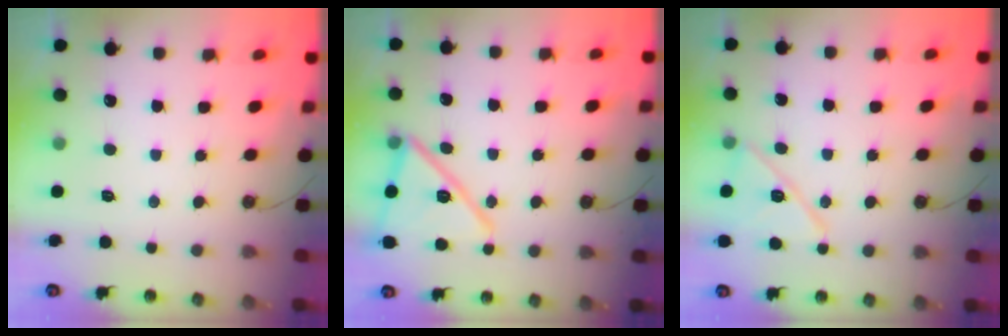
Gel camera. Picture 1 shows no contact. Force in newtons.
{"total": 16.3, "press": 15.7, "slide": 4.2}
{"total": 13.1, "press": 13.1, "slide": 0.6}